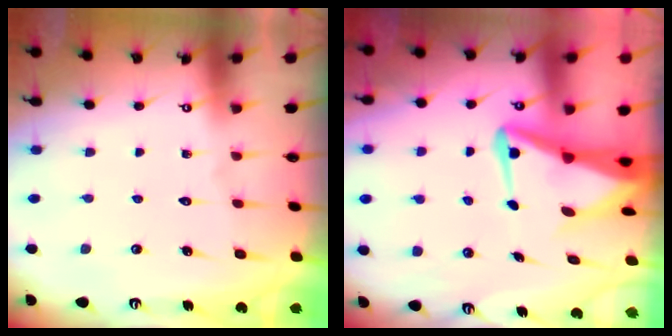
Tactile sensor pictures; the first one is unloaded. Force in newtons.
{"total": 6.8, "press": 6.7, "slide": 1.0}